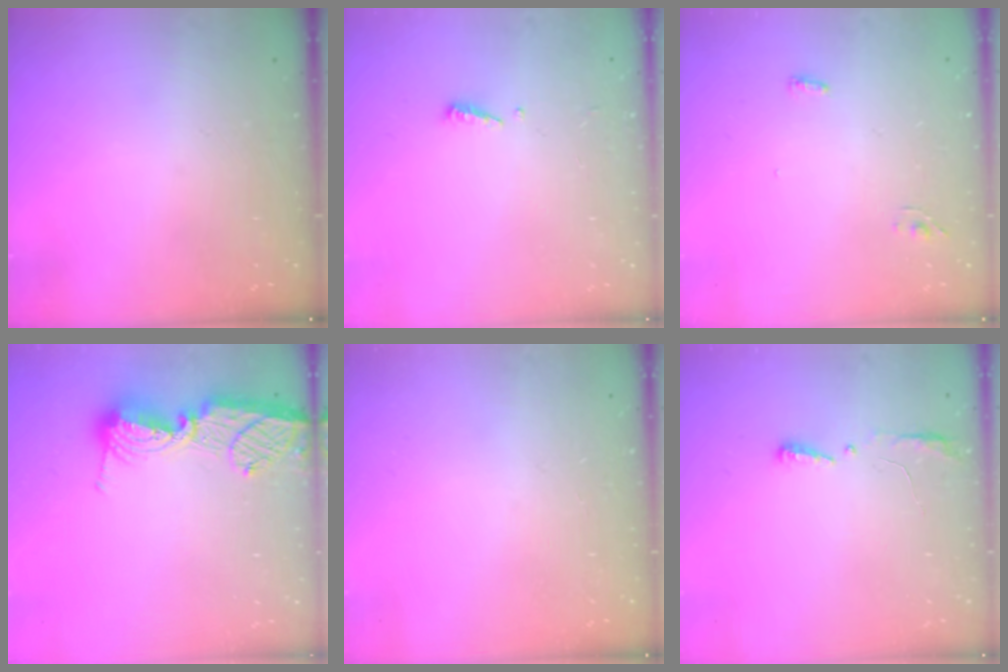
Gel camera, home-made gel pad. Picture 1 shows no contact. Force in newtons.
{"total": 3.7, "press": 3.6, "slide": 0.5}
{"total": 3.3, "press": 2.9, "slide": 1.7}
{"total": 12.7, "press": 12.6, "slide": 1.2}
{"total": 0.0}
{"total": 4.1, "press": 3.9, "slide": 1.2}